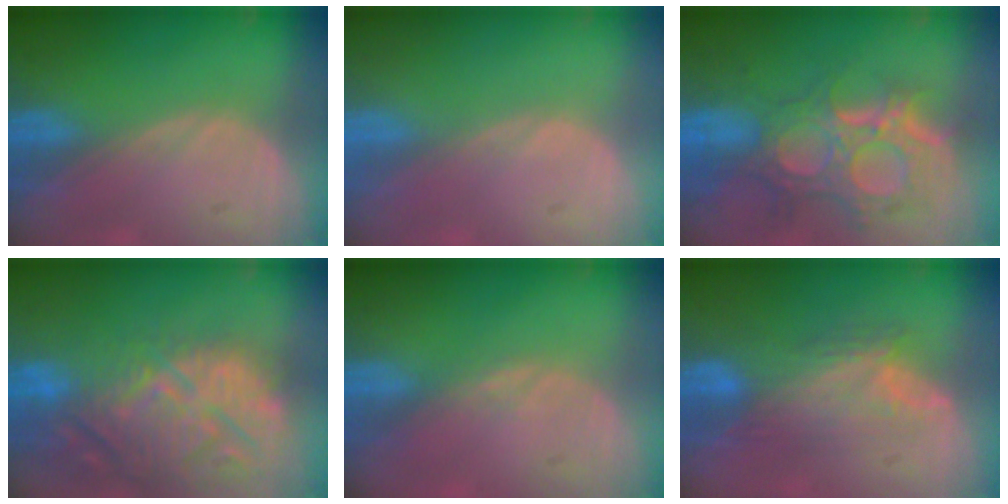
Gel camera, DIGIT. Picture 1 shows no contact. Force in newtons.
{"total": 0.6, "press": 0.1, "slide": 0.6}
{"total": 12.0, "press": 10.7, "slide": 5.3}
{"total": 15.3, "press": 13.0, "slide": 8.1}
{"total": 0.5, "press": 0.5, "slide": 0.1}
{"total": 7.6, "press": 7.2, "slide": 2.2}